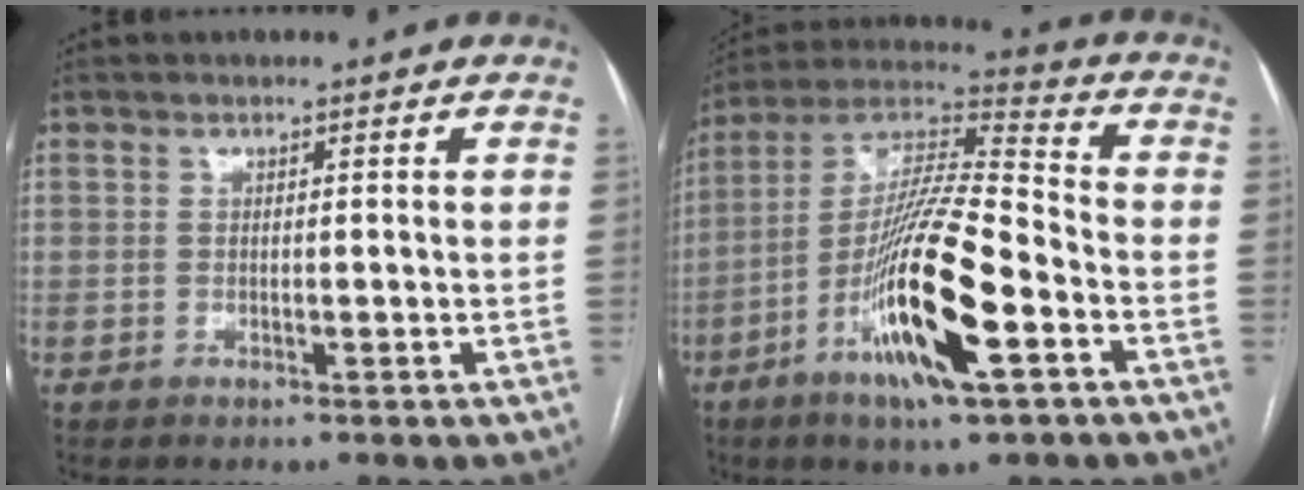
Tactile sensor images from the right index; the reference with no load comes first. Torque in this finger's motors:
{"motor_torque": [2.08, -0.05, 1.05, 0.21]}